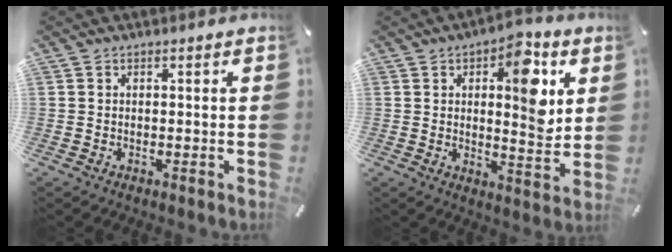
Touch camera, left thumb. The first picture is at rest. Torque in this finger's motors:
{"motor_torque": [0.25, 0.20, 0.43, 0.29, 0.18]}